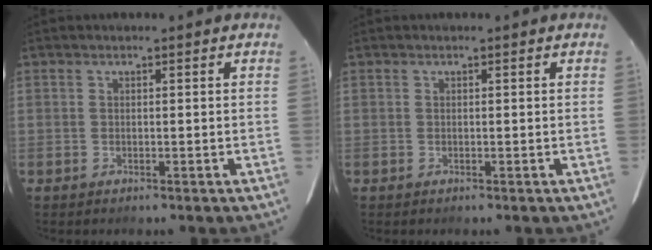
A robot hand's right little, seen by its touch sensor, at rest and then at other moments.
{"total": 0.0}